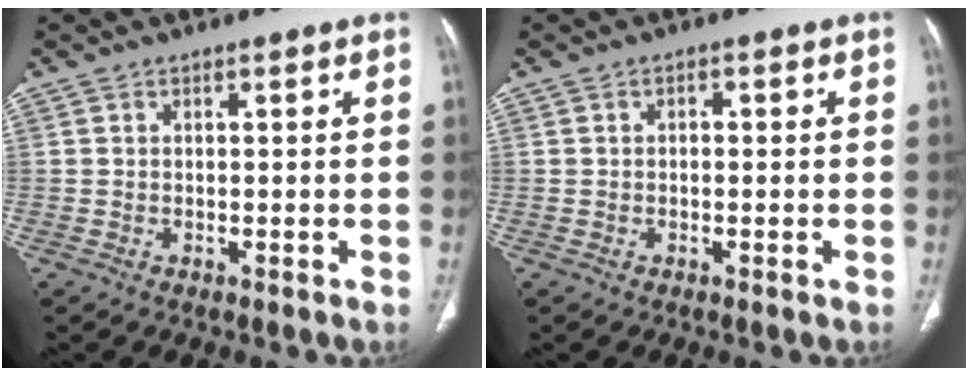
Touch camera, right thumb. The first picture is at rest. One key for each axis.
{"total": 0.9, "fx": 0.0, "fy": 0.6, "fz": 0.7, "tx": -0.007, "ty": 0.005, "tz": -0.002}